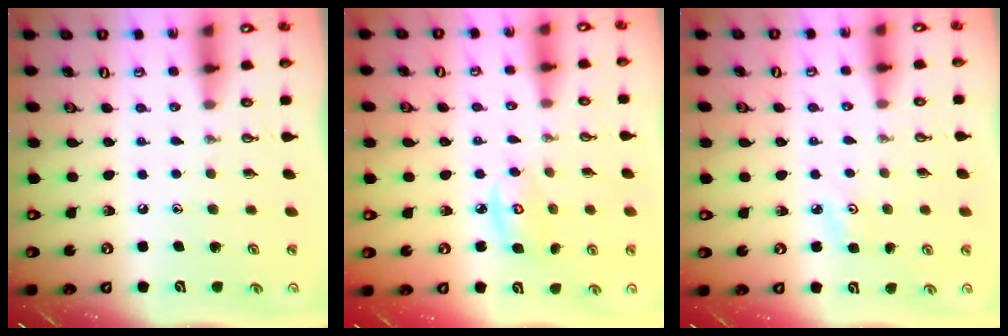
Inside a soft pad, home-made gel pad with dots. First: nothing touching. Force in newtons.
{"total": 5.3, "press": 5.3, "slide": 0.3}
{"total": 2.6, "press": 2.6, "slide": 0.3}